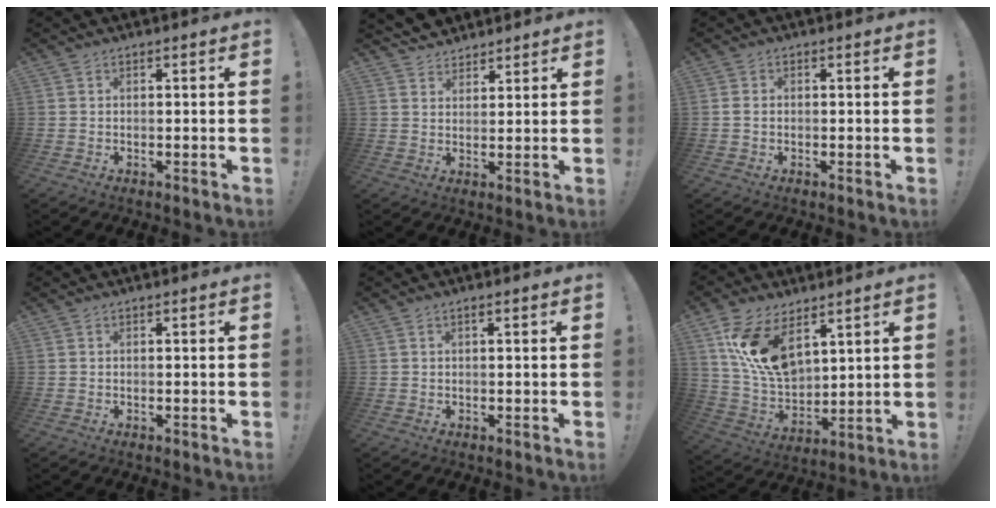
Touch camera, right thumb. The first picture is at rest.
{"total": 5.3, "force": [4.7, 2.5, 0.3], "torque": [-0.008, -0.032, 0.091]}
{"total": 1.5, "force": [-0.2, 1.2, 0.9], "torque": [-0.016, 0.005, -0.003]}
{"total": 0.0}
{"total": 1.1, "force": [0.1, -0.3, 1.0], "torque": [-0.013, -0.003, -0.002]}
{"total": 15.6, "force": [8.1, 8.8, 10.0], "torque": [-0.202, -0.048, 0.152]}